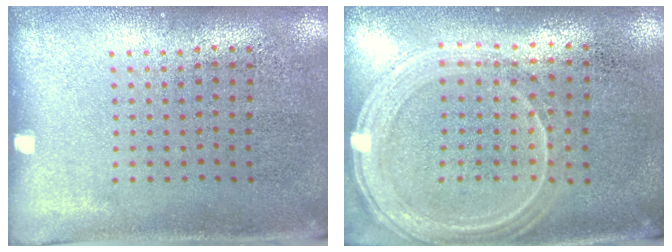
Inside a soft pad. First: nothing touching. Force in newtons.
{"total": 1.2, "press": 1.2, "slide": 0.3}